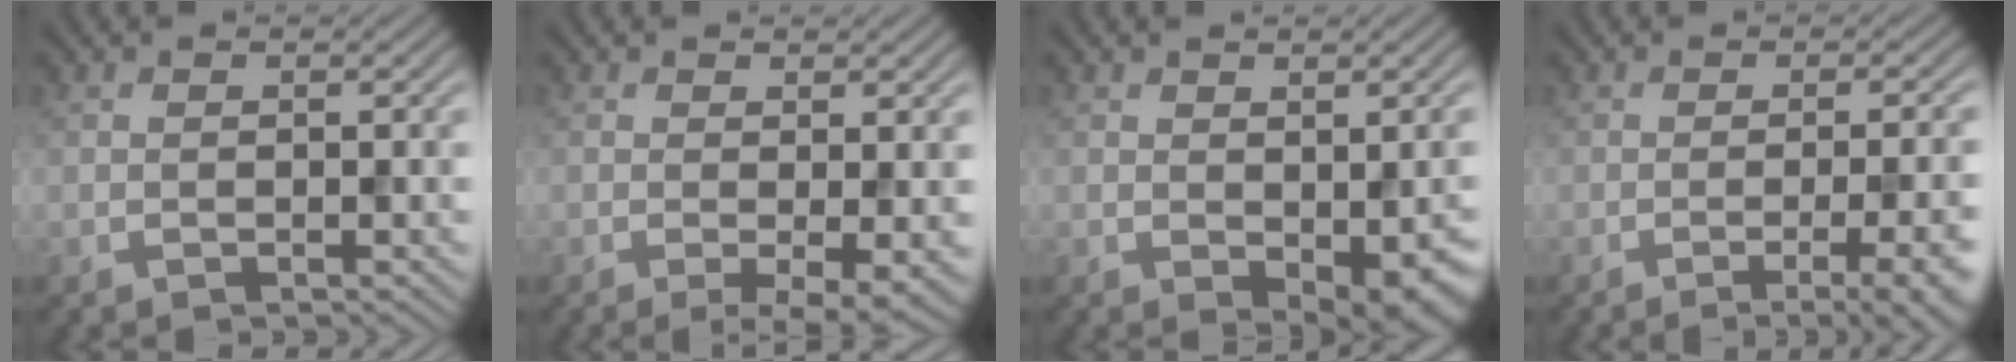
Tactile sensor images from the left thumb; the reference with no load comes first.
{"total": 3.5, "force": [-0.4, 0.6, 3.4], "torque": [-0.063, -0.012, -0.005]}
{"total": 5.7, "force": [-1.7, 2.8, 4.6], "torque": [-0.060, -0.021, -0.007]}
{"total": 8.6, "force": [-3.2, 2.5, 7.6], "torque": [-0.079, 0.009, -0.038]}